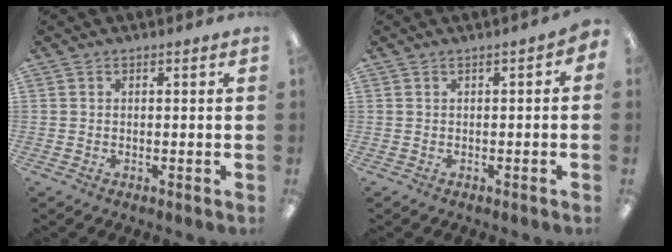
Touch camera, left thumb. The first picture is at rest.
{"total": 1.0, "force": [-0.6, 0.5, 0.5], "torque": [-0.009, 0.004, -0.012]}